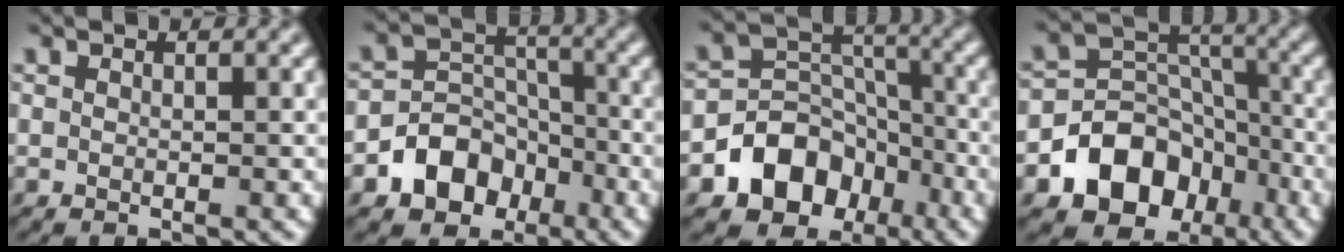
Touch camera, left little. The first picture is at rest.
{"total": 6.6, "force": [-3.5, 5.0, 2.4], "torque": [-0.017, 0.009, -0.080]}
{"total": 8.3, "force": [-4.4, 6.3, 3.2], "torque": [-0.042, 0.007, -0.090]}
{"total": 9.3, "force": [-4.7, 7.0, 3.8], "torque": [-0.053, 0.008, -0.095]}